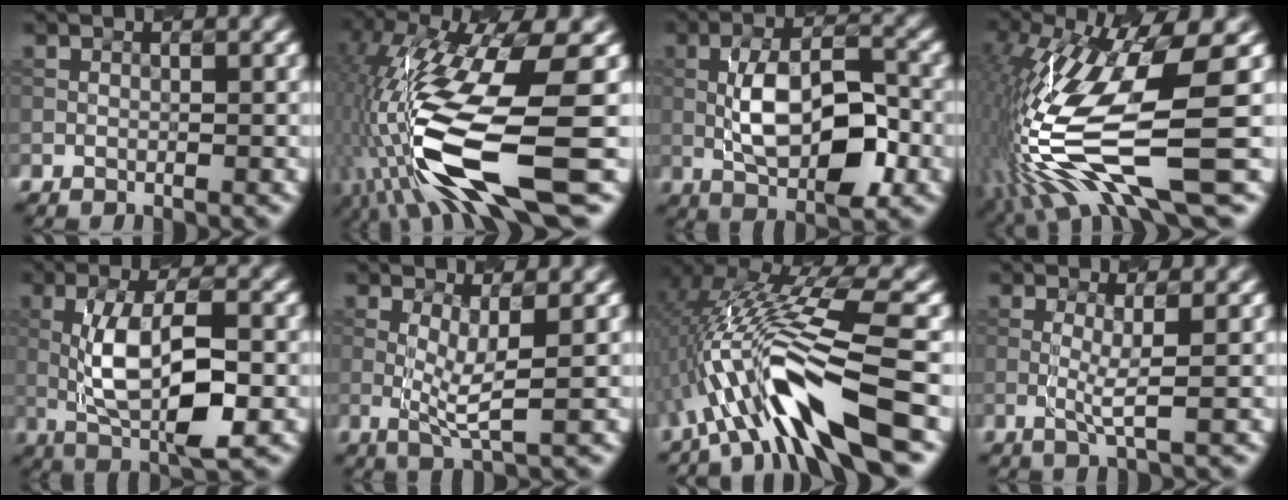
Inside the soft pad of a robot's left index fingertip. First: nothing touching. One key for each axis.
{"total": 13.4, "fx": -3.6, "fy": 3.6, "fz": 12.3, "tx": -0.255, "ty": -0.008, "tz": -0.057}
{"total": 8.2, "fx": -1.4, "fy": 3.4, "fz": 7.4, "tx": -0.129, "ty": 0.008, "tz": -0.025}
{"total": 12.8, "fx": -3.0, "fy": 2.8, "fz": 12.1, "tx": -0.254, "ty": -0.006, "tz": -0.045}
{"total": 8.2, "fx": -0.7, "fy": 2.8, "fz": 7.7, "tx": -0.136, "ty": 0.005, "tz": -0.012}
{"total": 3.1, "fx": 0.5, "fy": 0.5, "fz": 3.0, "tx": -0.065, "ty": -0.011, "tz": 0.011}
{"total": 11.1, "fx": -2.7, "fy": 2.9, "fz": 10.4, "tx": -0.194, "ty": 0.013, "tz": -0.047}
{"total": 2.1, "fx": 0.3, "fy": 0.2, "fz": 2.1, "tx": -0.047, "ty": -0.009, "tz": 0.002}